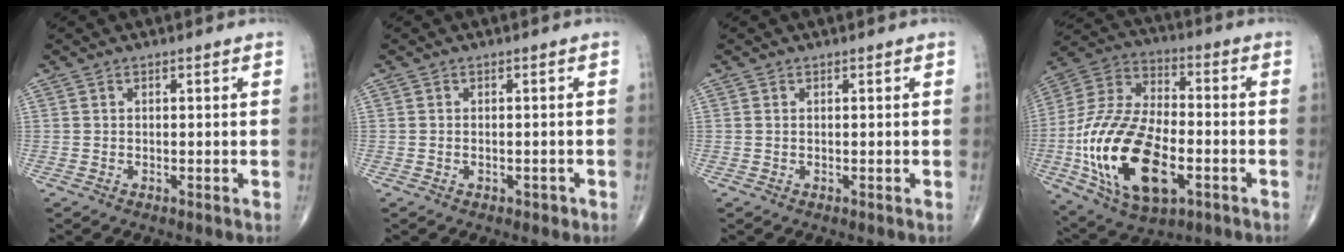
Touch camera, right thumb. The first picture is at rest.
{"total": 1.5, "force": [-0.6, 0.9, 0.9], "torque": [-0.016, 0.010, -0.004]}
{"total": 0.0}
{"total": 24.7, "force": [-6.5, 13.2, 19.9], "torque": [-0.386, 0.015, -0.106]}